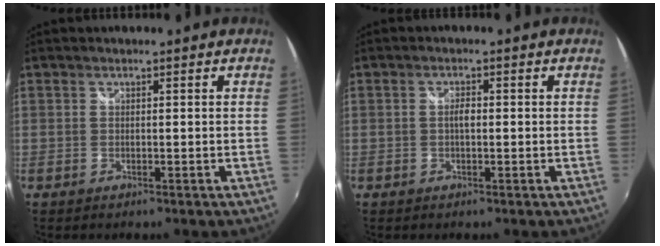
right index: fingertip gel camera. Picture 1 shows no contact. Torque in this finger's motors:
{"motor_torque": [0.76, 0.17, 0.26, 0.05]}